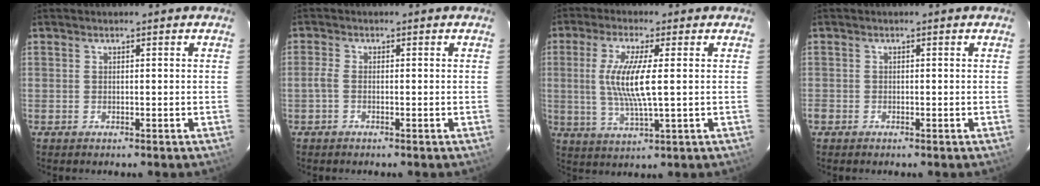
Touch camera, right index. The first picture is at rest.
{"total": 1.5, "force": [-0.8, 0.8, 1.1], "torque": [-0.029, 0.003, -0.020]}
{"total": 9.5, "force": [0.7, 1.2, 9.4], "torque": [-0.189, -0.006, 0.016]}
{"total": 1.2, "force": [-0.8, 1.0, 0.0], "torque": [-0.005, 0.002, -0.014]}